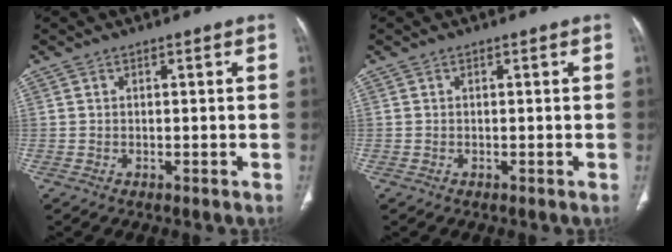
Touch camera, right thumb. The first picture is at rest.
{"total": 0.0}